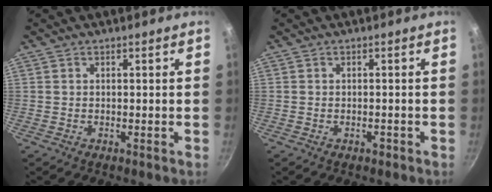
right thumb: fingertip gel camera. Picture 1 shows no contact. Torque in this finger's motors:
{"motor_torque": [0.42, 0.34, -0.14, -0.05, -0.02]}